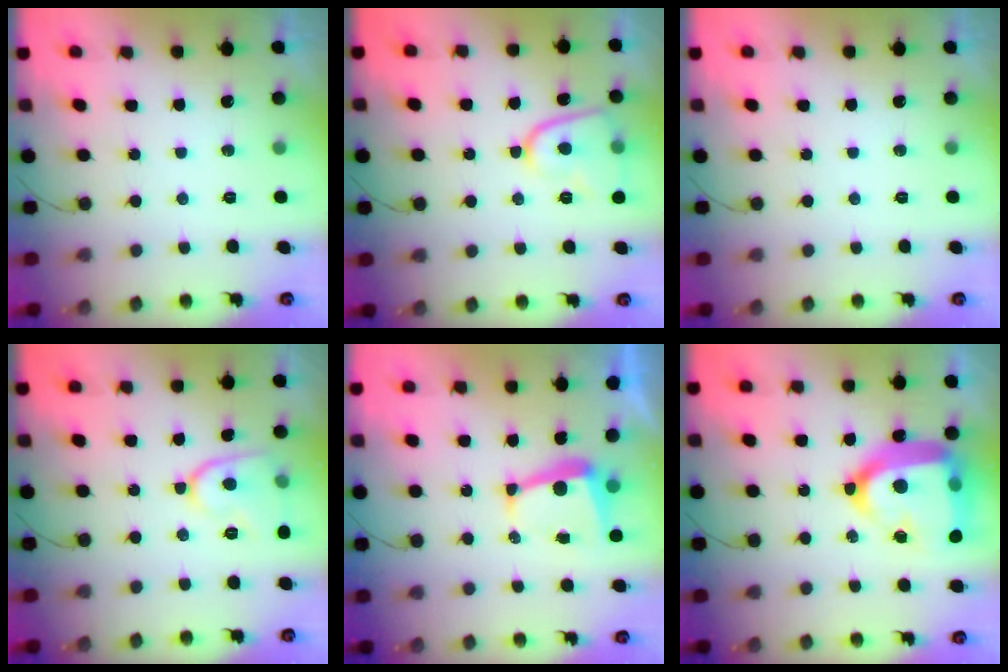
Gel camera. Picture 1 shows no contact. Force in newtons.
{"total": 10.1, "press": 10.1, "slide": 1.3}
{"total": 0.0}
{"total": 9.7, "press": 9.7, "slide": 0.4}
{"total": 6.2, "press": 6.2, "slide": 0.3}
{"total": 26.9, "press": 26.7, "slide": 2.5}